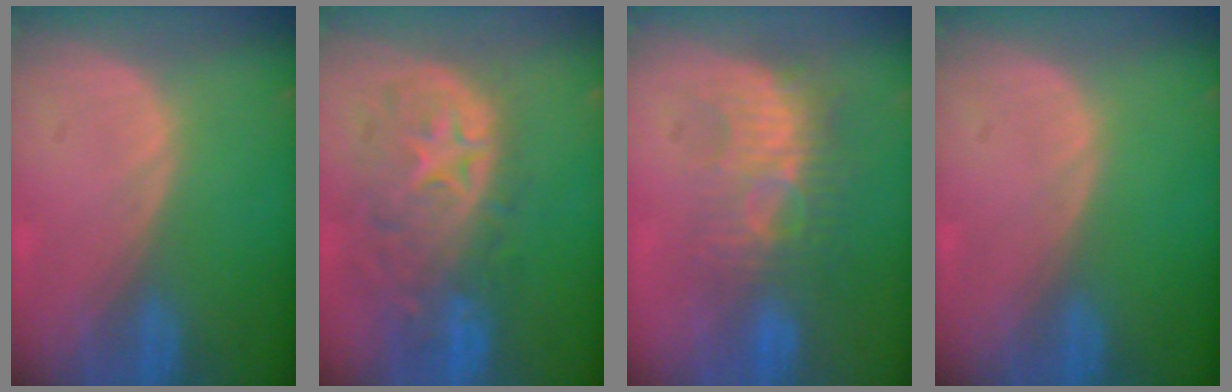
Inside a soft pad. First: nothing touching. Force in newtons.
{"total": 11.0, "press": 9.8, "slide": 5.1}
{"total": 8.7, "press": 8.1, "slide": 3.2}
{"total": 0.0}